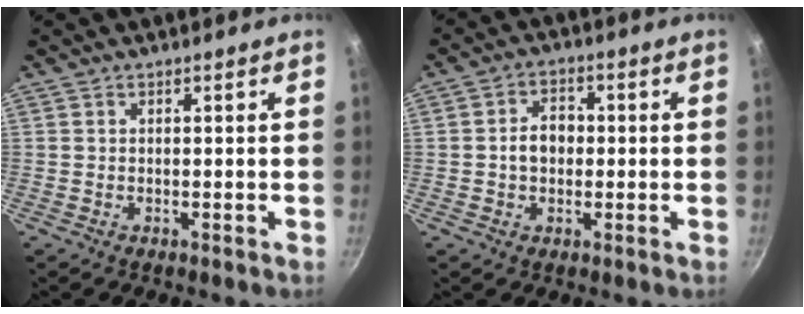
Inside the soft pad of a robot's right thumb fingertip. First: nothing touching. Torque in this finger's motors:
{"motor_torque": [1.02, 0.86, 0.52, 0.26, 0.02]}